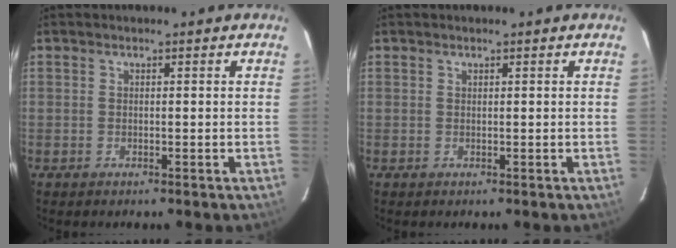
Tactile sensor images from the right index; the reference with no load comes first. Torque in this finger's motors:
{"motor_torque": [0.09, -0.13, 0.08, 0.02]}